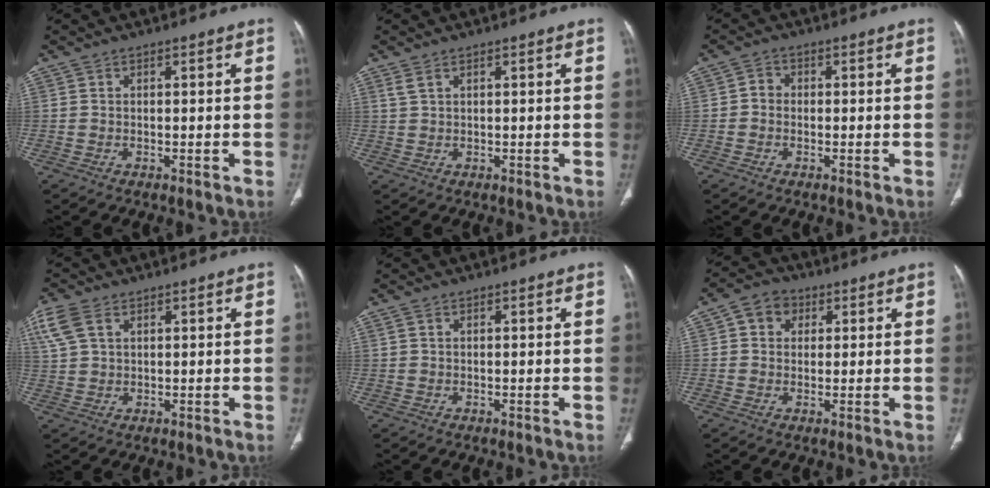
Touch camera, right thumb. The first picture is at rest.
{"total": 1.5, "force": [1.0, 0.5, 1.0], "torque": [-0.026, 0.006, 0.029]}
{"total": 2.0, "force": [-0.3, 1.8, 0.9], "torque": [-0.002, 0.008, -0.013]}
{"total": 7.3, "force": [3.5, 4.4, 4.6], "torque": [-0.125, 0.013, 0.078]}
{"total": 0.5, "force": [0.3, 0.2, 0.4], "torque": [-0.009, 0.006, 0.006]}
{"total": 5.2, "force": [1.6, 4.4, 2.2], "torque": [-0.013, 0.003, 0.021]}